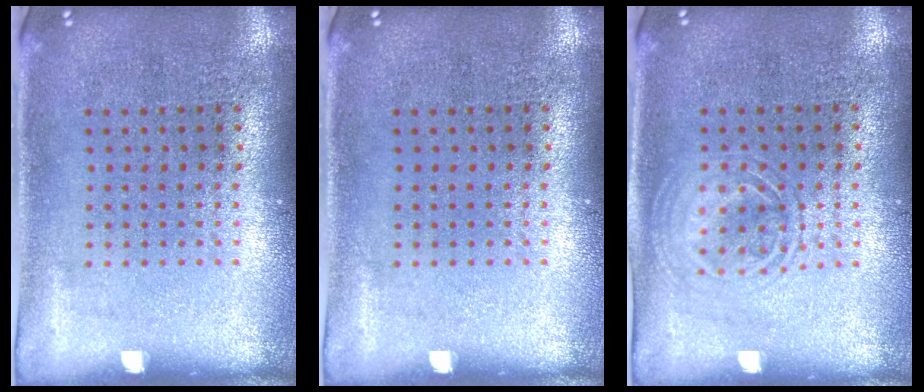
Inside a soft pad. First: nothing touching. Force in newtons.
{"total": 0.0}
{"total": 1.3, "press": 1.2, "slide": 0.2}